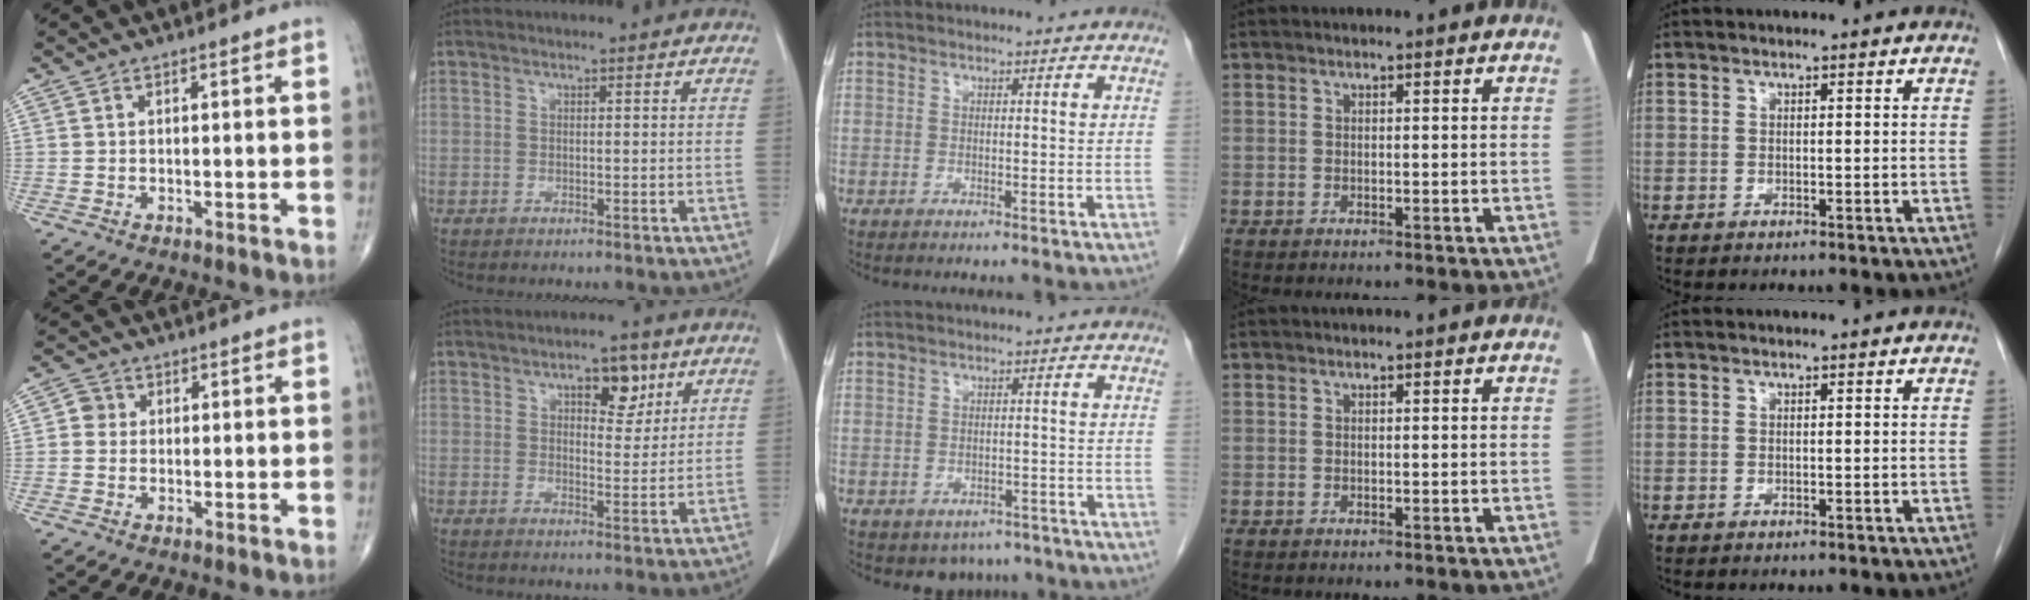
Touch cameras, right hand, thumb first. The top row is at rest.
{"thumb": {"total": 2.7, "force": [0.2, 2.6, 0.8], "torque": [0.003, 0.005, -0.002]}, "index": {"total": 5.8, "force": [3.2, 2.6, 4.2], "torque": [-0.056, 0.003, 0.045]}, "middle": {"total": 3.5, "force": [-2.7, 2.2, 0.7], "torque": [-0.007, 0.003, -0.030]}}